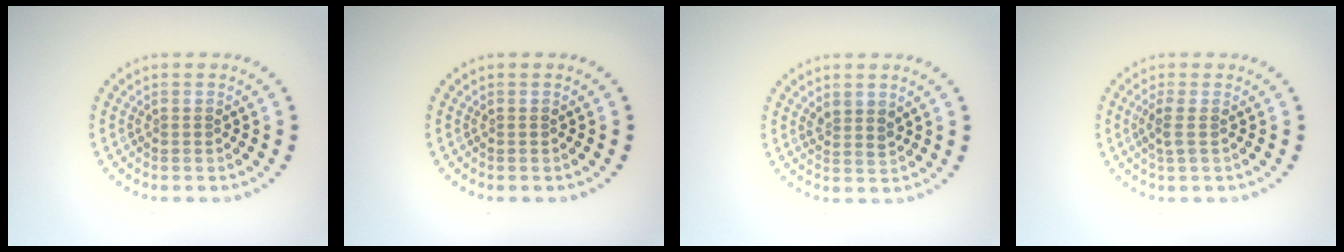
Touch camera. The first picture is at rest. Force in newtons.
{"total": 0.0}
{"total": 1.5, "press": 1.3, "slide": 0.8}
{"total": 1.3, "press": 1.2, "slide": 0.7}